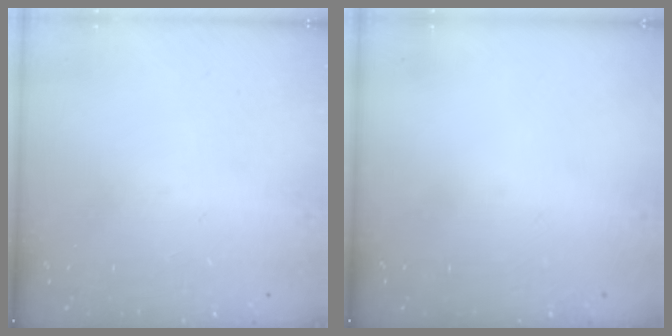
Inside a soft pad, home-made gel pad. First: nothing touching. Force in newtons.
{"total": 0.0}